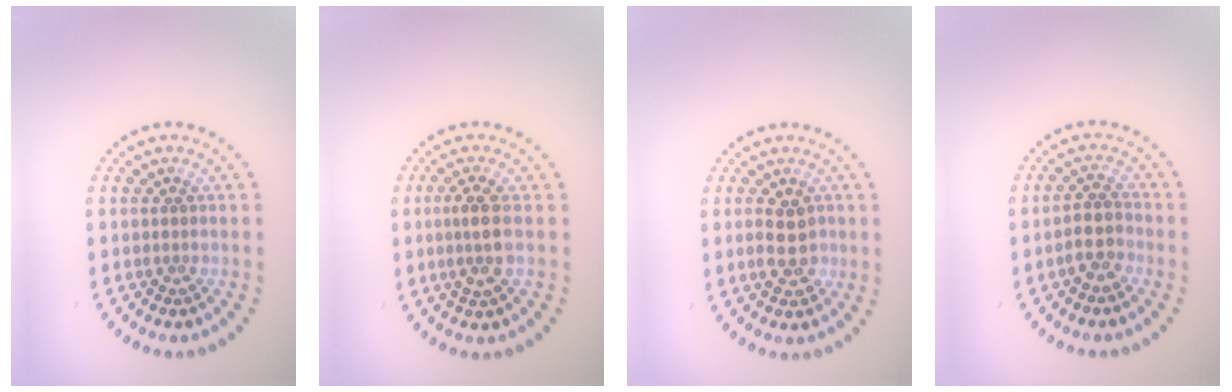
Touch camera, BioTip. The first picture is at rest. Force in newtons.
{"total": 2.5, "press": 2.3, "slide": 0.9}
{"total": 2.9, "press": 2.9, "slide": 0.3}
{"total": 2.2, "press": 2.0, "slide": 1.0}